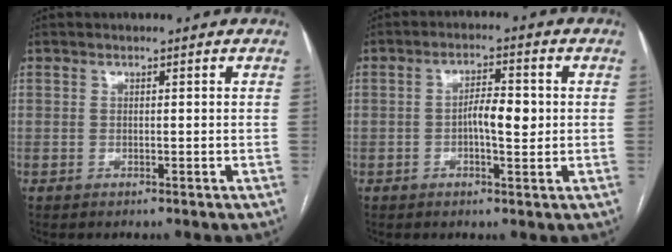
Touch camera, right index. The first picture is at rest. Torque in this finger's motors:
{"motor_torque": [0.14, 0.00, 0.10, 0.04]}